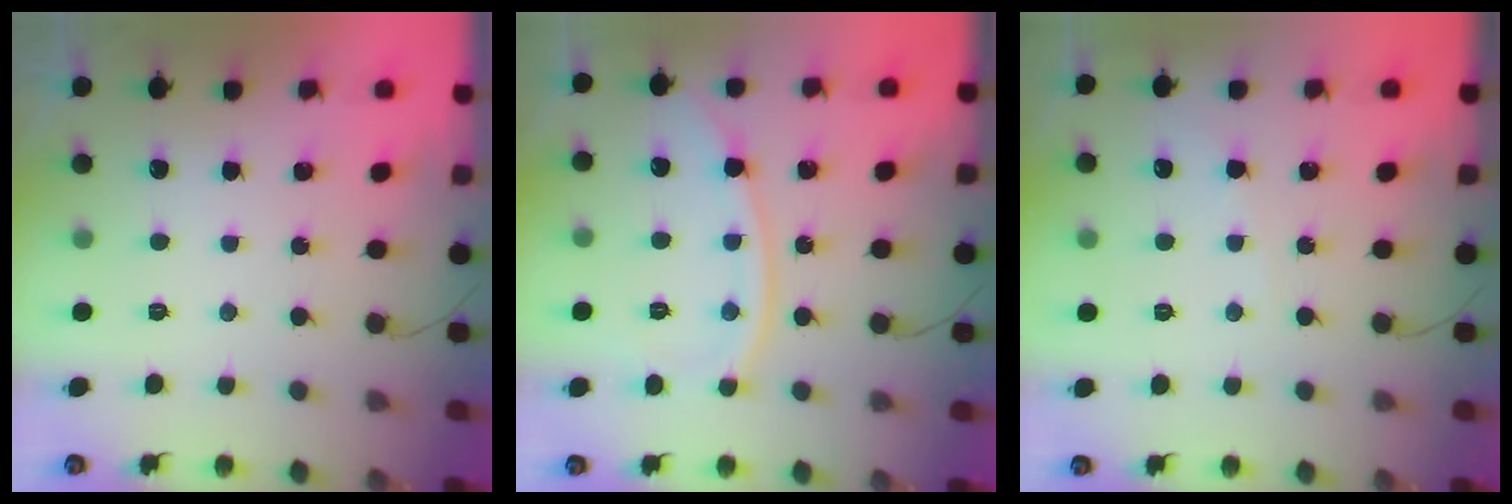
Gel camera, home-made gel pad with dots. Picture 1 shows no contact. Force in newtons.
{"total": 11.7, "press": 11.6, "slide": 1.3}
{"total": 2.9, "press": 2.9, "slide": 0.4}